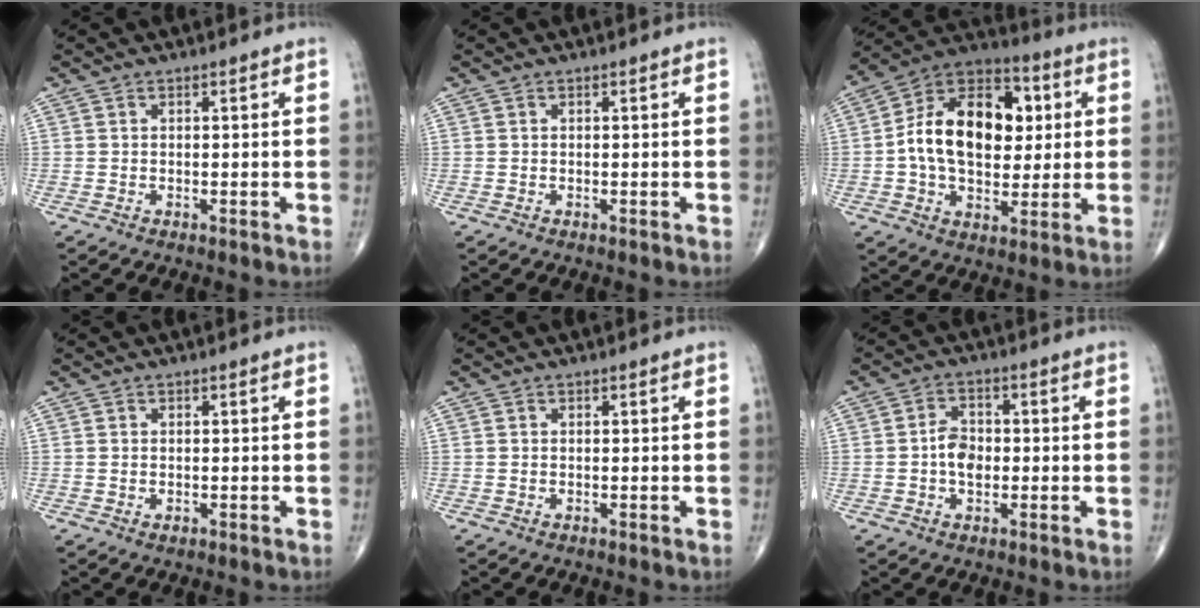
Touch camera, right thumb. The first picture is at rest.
{"total": 0.0}
{"total": 20.1, "force": [2.2, 13.0, 15.2], "torque": [-0.213, 0.019, 0.032]}
{"total": 0.7, "force": [-0.1, 0.5, 0.5], "torque": [-0.009, 0.000, 0.000]}
{"total": 0.0}
{"total": 4.9, "force": [-0.6, 3.4, 3.5], "torque": [-0.051, 0.013, -0.016]}